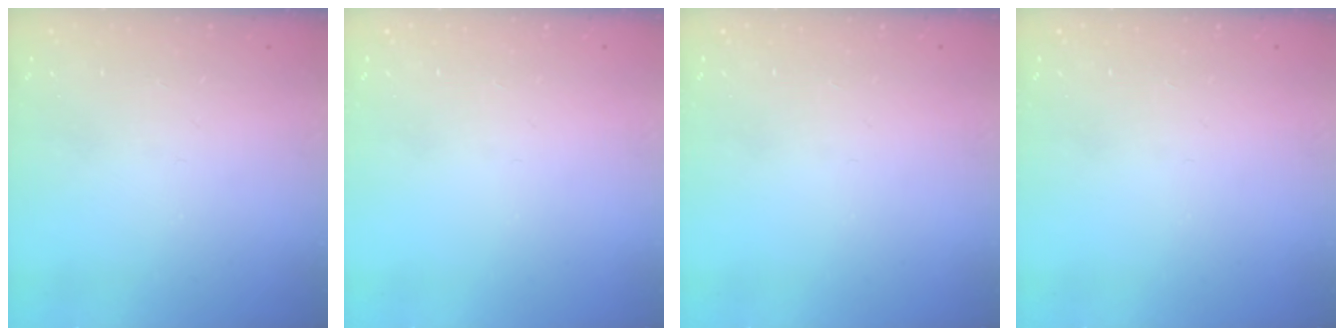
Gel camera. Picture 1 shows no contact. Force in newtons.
{"total": 0.0}
{"total": 0.0}
{"total": 0.0}